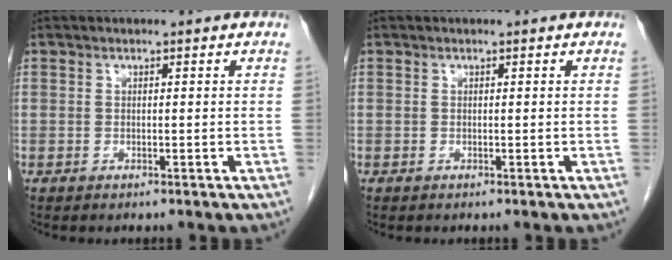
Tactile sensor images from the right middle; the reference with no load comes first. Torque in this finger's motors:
{"motor_torque": [0.24, -0.07, 0.05, 0.01]}